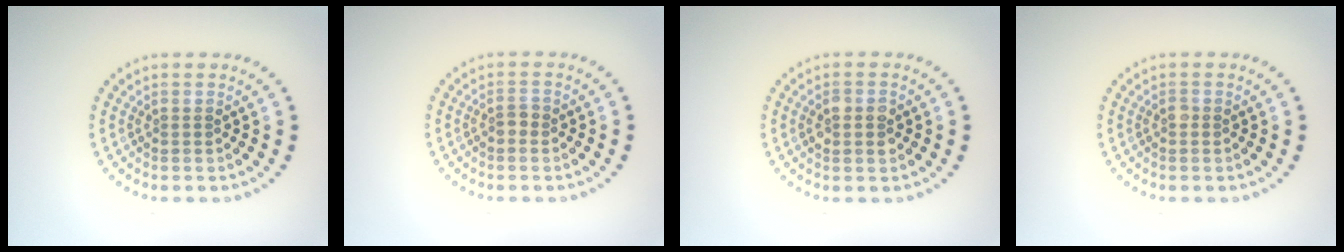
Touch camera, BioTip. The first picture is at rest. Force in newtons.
{"total": 1.1, "press": 1.0, "slide": 0.2}
{"total": 2.3, "press": 2.3, "slide": 0.2}
{"total": 0.6, "press": 0.5, "slide": 0.3}